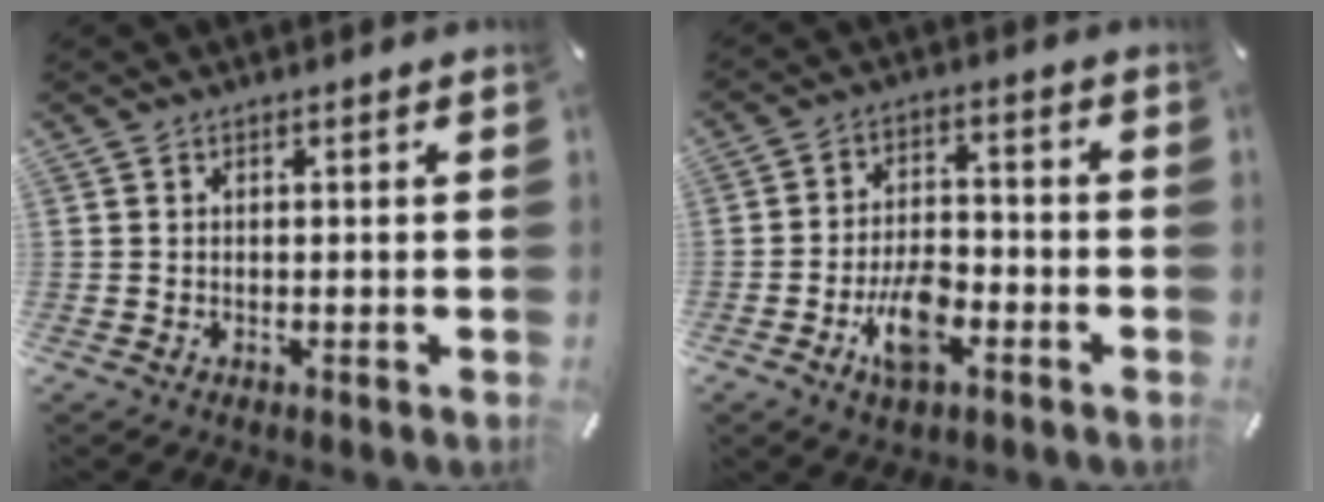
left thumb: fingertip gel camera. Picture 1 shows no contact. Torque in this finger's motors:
{"motor_torque": [0.56, 0.89, 0.20, 0.15, 0.04]}